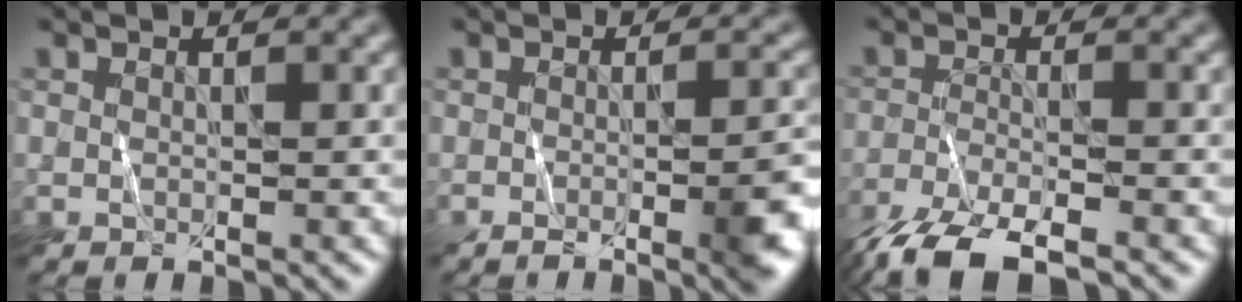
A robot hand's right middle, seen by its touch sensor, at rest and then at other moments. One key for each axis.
{"total": 4.5, "fx": -1.9, "fy": 1.3, "fz": 4.0, "tx": -0.040, "ty": 0.000, "tz": -0.027}
{"total": 5.5, "fx": -4.6, "fy": 1.1, "fz": 2.9, "tx": -0.053, "ty": -0.009, "tz": -0.094}